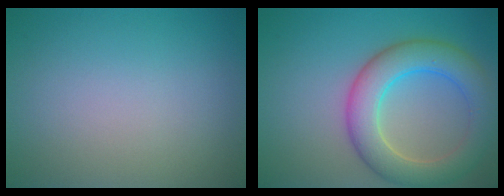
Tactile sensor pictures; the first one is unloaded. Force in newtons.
{"total": 6.6, "press": 6.6, "slide": 0.3}